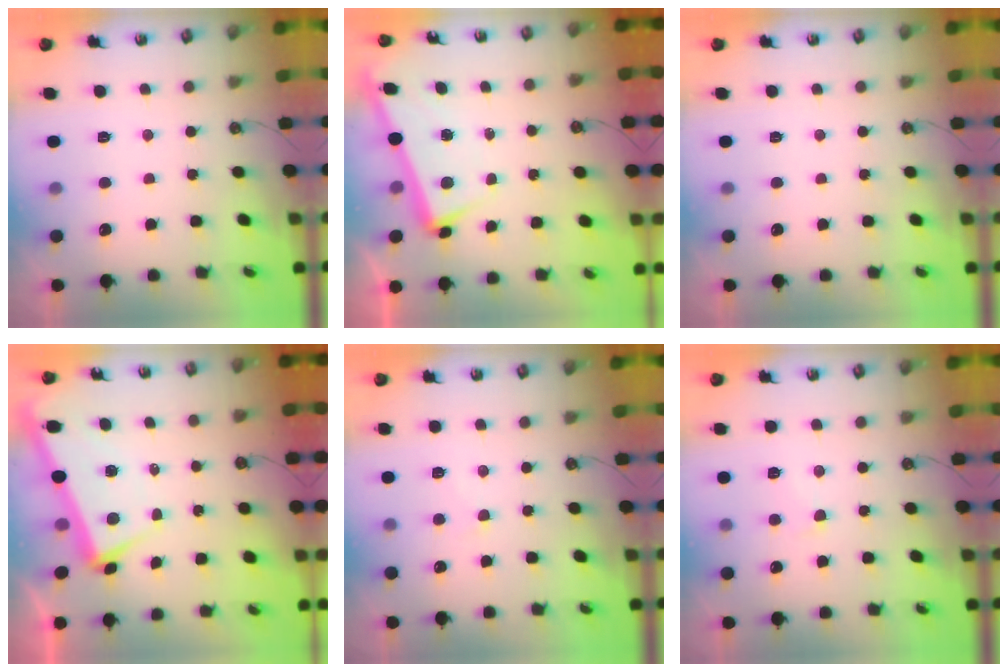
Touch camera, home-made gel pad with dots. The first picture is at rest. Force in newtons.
{"total": 3.3, "press": 3.2, "slide": 1.1}
{"total": 0.0}
{"total": 3.3, "press": 3.2, "slide": 0.8}
{"total": 1.8, "press": 1.7, "slide": 0.6}
{"total": 3.1, "press": 3.0, "slide": 0.8}